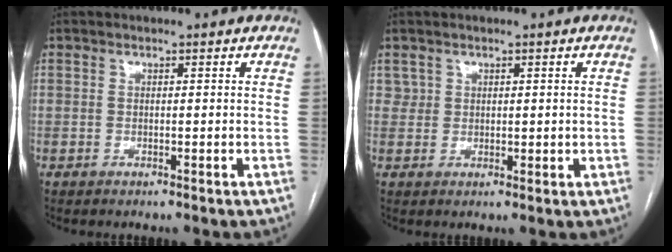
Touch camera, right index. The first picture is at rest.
{"total": 2.1, "force": [1.0, 1.8, 0.3], "torque": [0.001, 0.002, 0.021]}